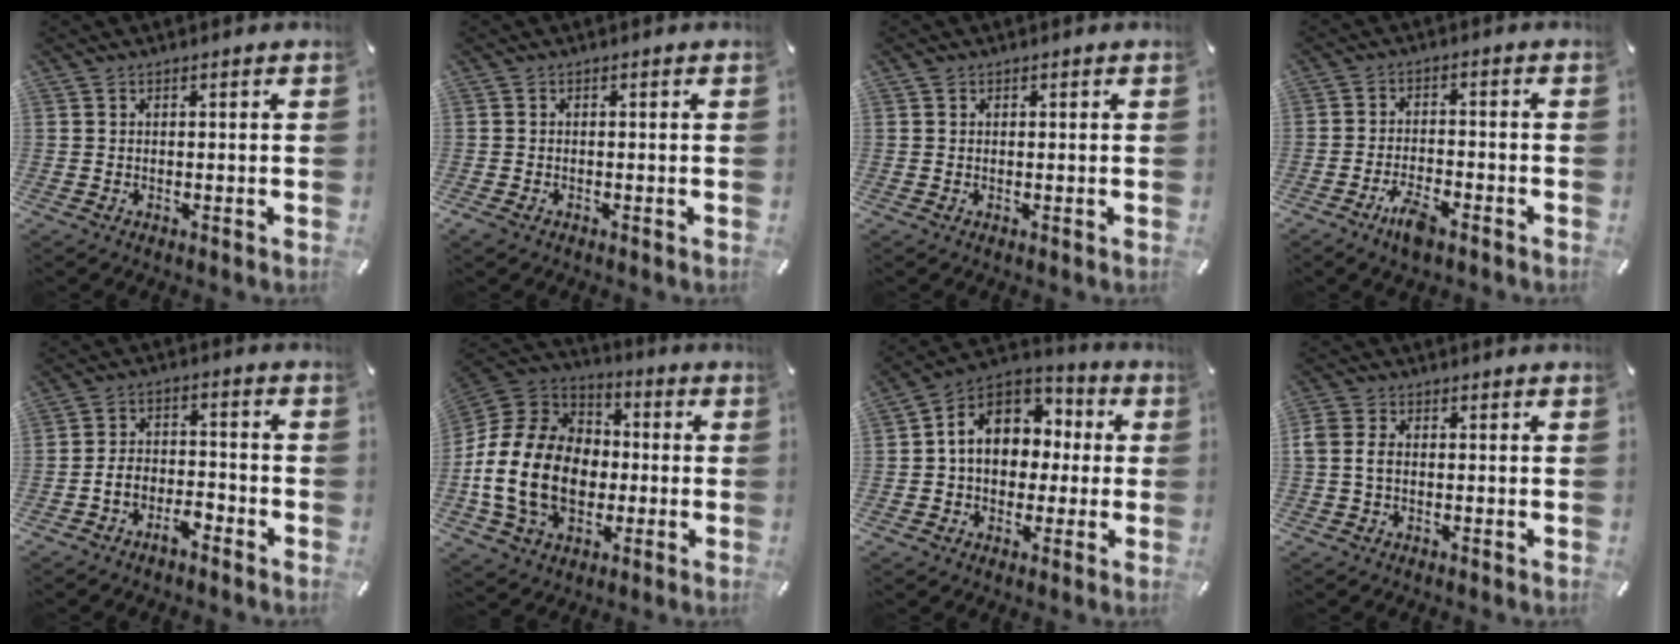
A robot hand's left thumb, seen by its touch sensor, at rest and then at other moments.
{"total": 0.9, "force": [-0.5, 0.6, 0.4], "torque": [-0.006, 0.001, -0.010]}
{"total": 0.7, "force": [0.2, 0.6, 0.2], "torque": [-0.003, 0.004, 0.003]}
{"total": 6.0, "force": [-4.2, 2.2, 3.6], "torque": [-0.080, 0.012, -0.079]}
{"total": 5.6, "force": [-4.3, 2.9, 2.2], "torque": [-0.045, 0.022, -0.083]}
{"total": 20.0, "force": [-3.8, 15.3, 12.4], "torque": [-0.268, 0.025, -0.063]}
{"total": 12.2, "force": [1.3, 10.3, 6.4], "torque": [-0.137, 0.002, 0.024]}
{"total": 3.5, "force": [-0.4, 2.5, 2.4], "torque": [-0.058, 0.002, -0.012]}